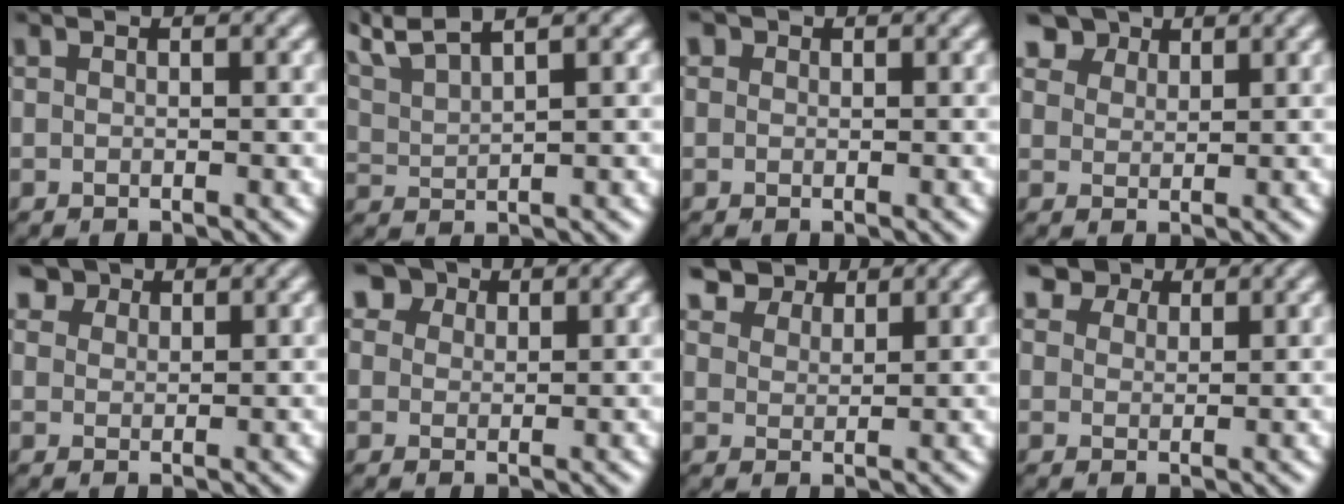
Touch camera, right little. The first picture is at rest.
{"total": 6.0, "force": [4.8, 1.1, 3.3], "torque": [-0.067, 0.024, 0.073]}
{"total": 0.7, "force": [0.3, 0.6, 0.2], "torque": [0.000, -0.002, -0.002]}
{"total": 4.8, "force": [3.7, 2.7, 1.7], "torque": [-0.053, -0.002, 0.069]}
{"total": 3.6, "force": [2.8, 2.0, 1.1], "torque": [-0.034, -0.006, 0.055]}
{"total": 5.4, "force": [3.6, 3.4, 2.2], "torque": [-0.063, 0.009, 0.054]}
{"total": 4.9, "force": [4.1, 2.2, 1.6], "torque": [-0.047, -0.008, 0.081]}
{"total": 4.5, "force": [3.4, 2.5, 1.5], "torque": [-0.046, -0.006, 0.063]}